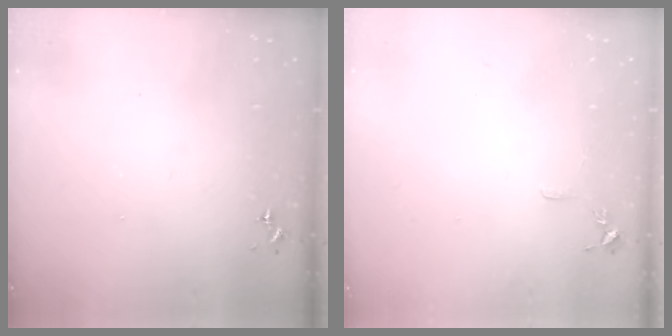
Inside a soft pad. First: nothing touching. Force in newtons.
{"total": 4.4, "press": 4.4, "slide": 0.6}